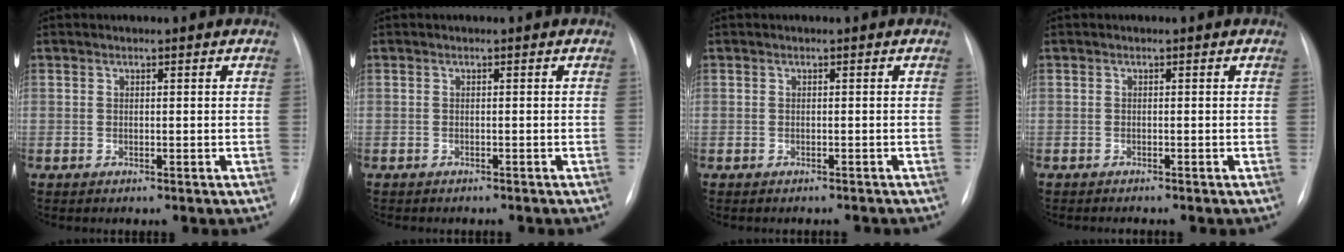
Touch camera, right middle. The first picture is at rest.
{"total": 2.4, "force": [-2.1, 0.7, 1.0], "torque": [-0.019, -0.007, -0.019]}
{"total": 3.0, "force": [-2.9, 0.7, 0.7], "torque": [-0.007, -0.001, -0.034]}
{"total": 0.9, "force": [-0.8, -0.1, 0.3], "torque": [-0.005, -0.001, -0.012]}